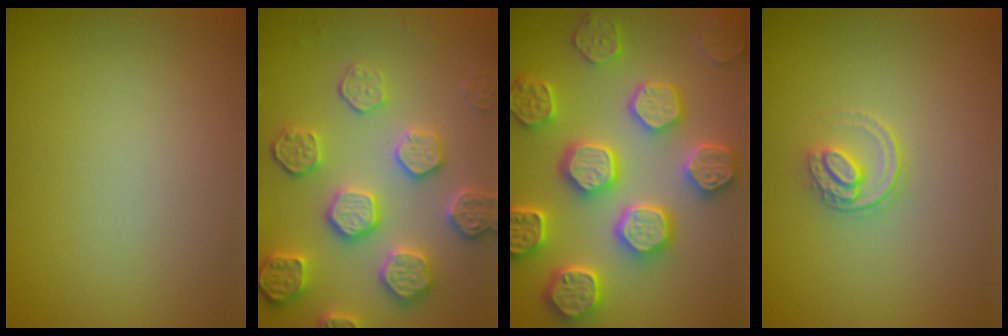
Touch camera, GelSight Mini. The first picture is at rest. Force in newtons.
{"total": 5.6, "press": 5.1, "slide": 2.2}
{"total": 7.2, "press": 6.5, "slide": 3.1}
{"total": 1.5, "press": 1.1, "slide": 1.1}